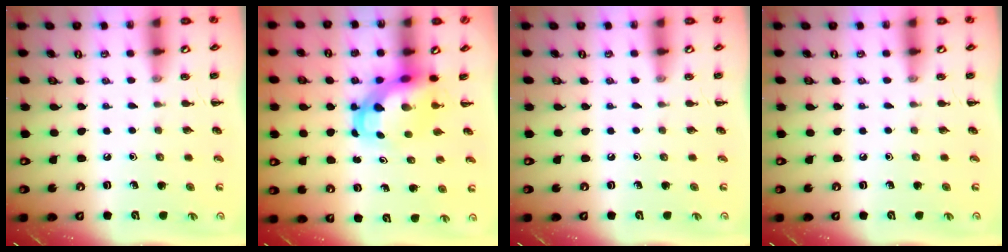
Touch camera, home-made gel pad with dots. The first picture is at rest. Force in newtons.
{"total": 5.5, "press": 5.3, "slide": 1.4}
{"total": 0.0}
{"total": 0.0}